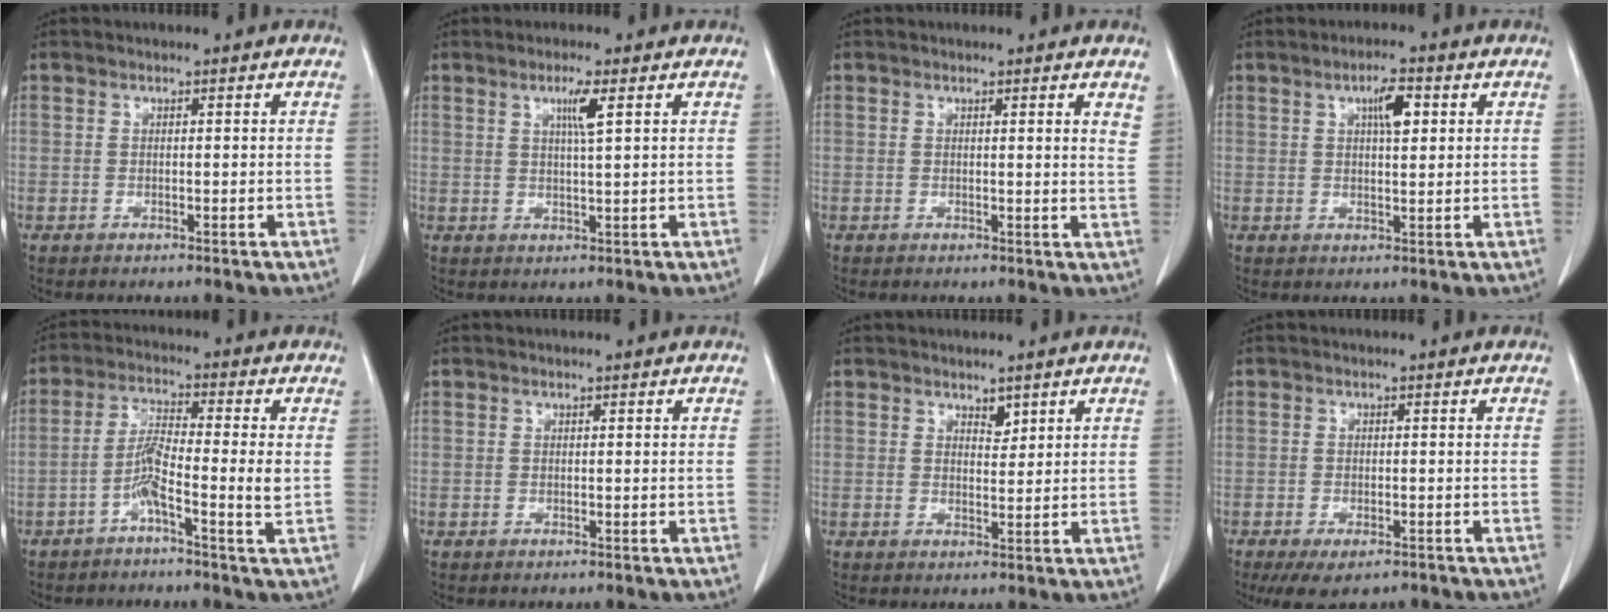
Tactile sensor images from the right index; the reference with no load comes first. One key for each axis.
{"total": 3.4, "fx": 1.4, "fy": -0.4, "fz": 3.0, "tx": -0.057, "ty": -0.004, "tz": 0.025}
{"total": 2.6, "fx": 1.9, "fy": 0.1, "fz": 1.8, "tx": -0.023, "ty": -0.008, "tz": 0.012}
{"total": 4.3, "fx": 1.6, "fy": 1.1, "fz": 3.8, "tx": -0.067, "ty": 0.005, "tz": 0.026}
{"total": 6.4, "fx": -2.0, "fy": -0.3, "fz": 6.0, "tx": -0.118, "ty": 0.010, "tz": -0.040}
{"total": 0.0}
{"total": 1.8, "fx": 1.3, "fy": 0.8, "fz": 0.9, "tx": -0.013, "ty": -0.005, "tz": 0.022}
{"total": 6.3, "fx": -4.6, "fy": 2.4, "fz": 3.6, "tx": -0.055, "ty": -0.010, "tz": -0.069}